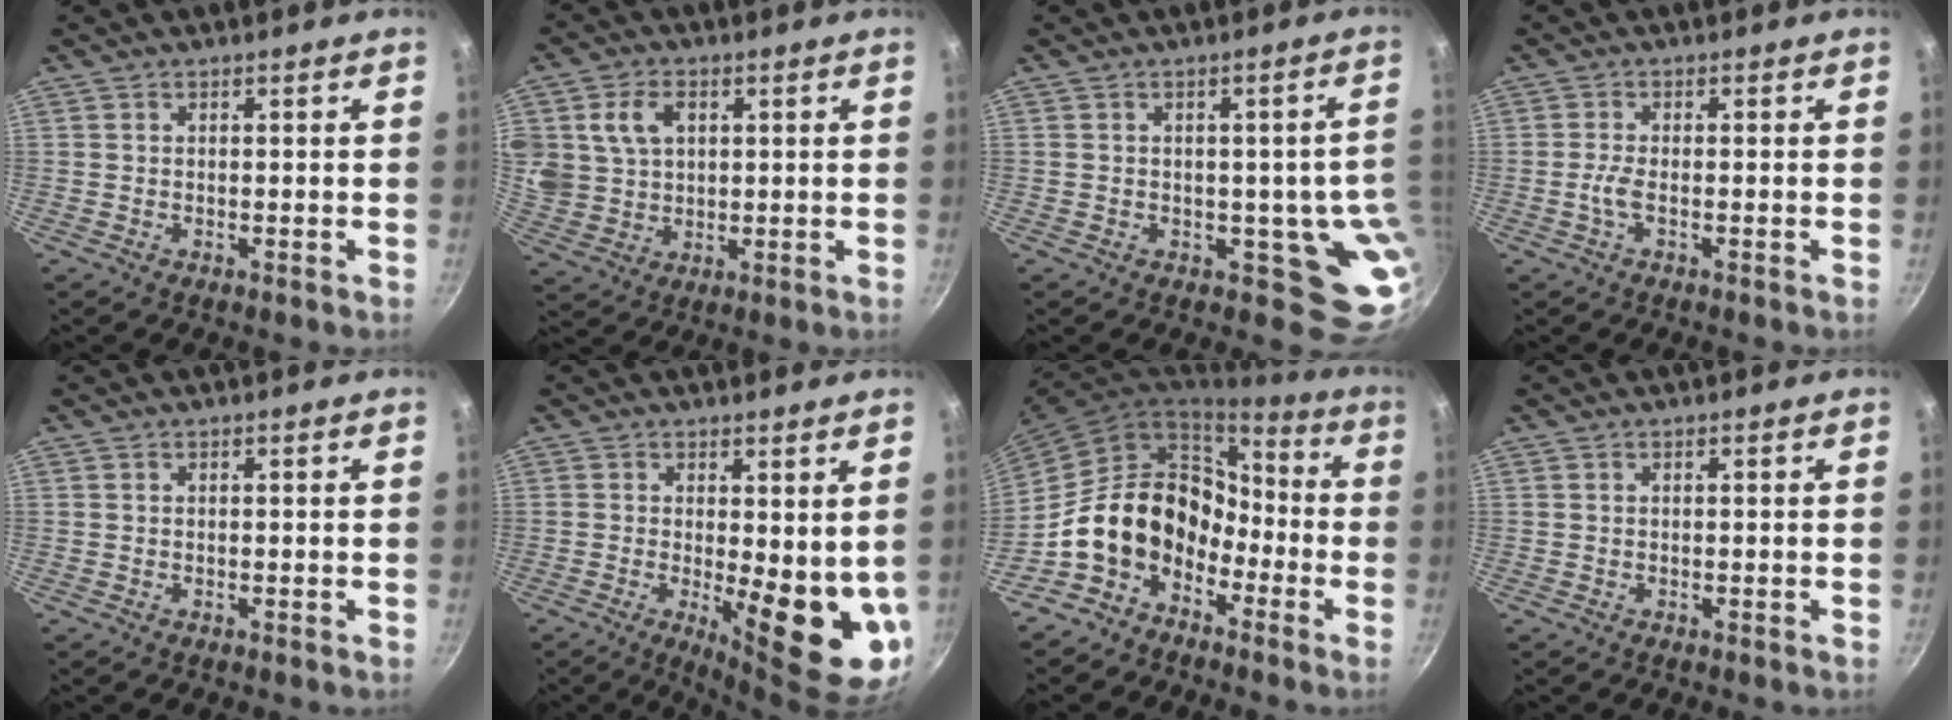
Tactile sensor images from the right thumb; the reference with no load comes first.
{"total": 10.8, "force": [3.2, 8.4, 6.0], "torque": [-0.105, -0.003, 0.067]}
{"total": 7.7, "force": [-0.5, 5.0, 5.8], "torque": [-0.033, -0.012, -0.006]}
{"total": 2.5, "force": [-0.8, 0.6, 2.3], "torque": [-0.055, 0.006, -0.021]}
{"total": 0.0}
{"total": 12.2, "force": [-0.1, 4.2, 11.4], "torque": [-0.133, -0.025, 0.010]}
{"total": 16.2, "force": [-6.9, 11.9, 8.6], "torque": [-0.114, 0.079, -0.129]}
{"total": 0.0}